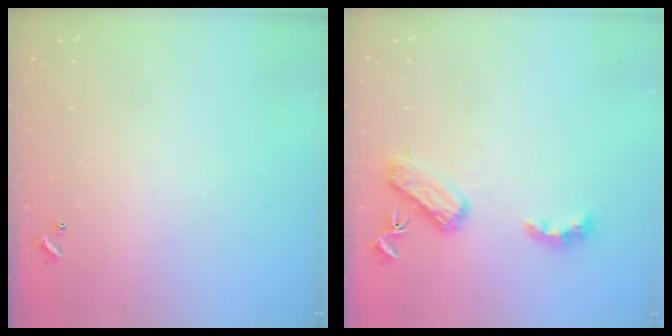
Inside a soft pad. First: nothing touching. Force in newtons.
{"total": 5.3, "press": 5.3, "slide": 0.6}